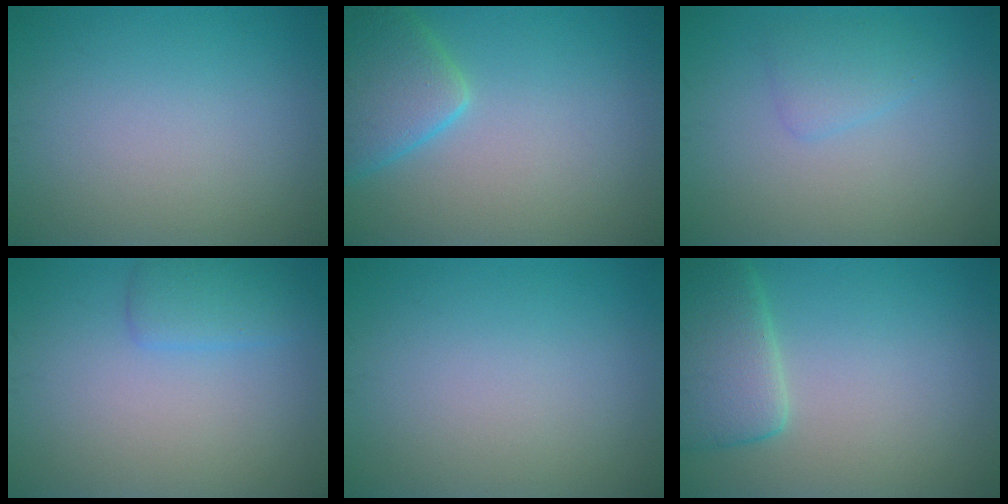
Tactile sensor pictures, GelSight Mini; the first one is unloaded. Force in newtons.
{"total": 5.0, "press": 5.0, "slide": 0.4}
{"total": 1.8, "press": 1.8, "slide": 0.0}
{"total": 2.4, "press": 2.4, "slide": 0.1}
{"total": 0.0}
{"total": 5.0, "press": 4.9, "slide": 0.4}